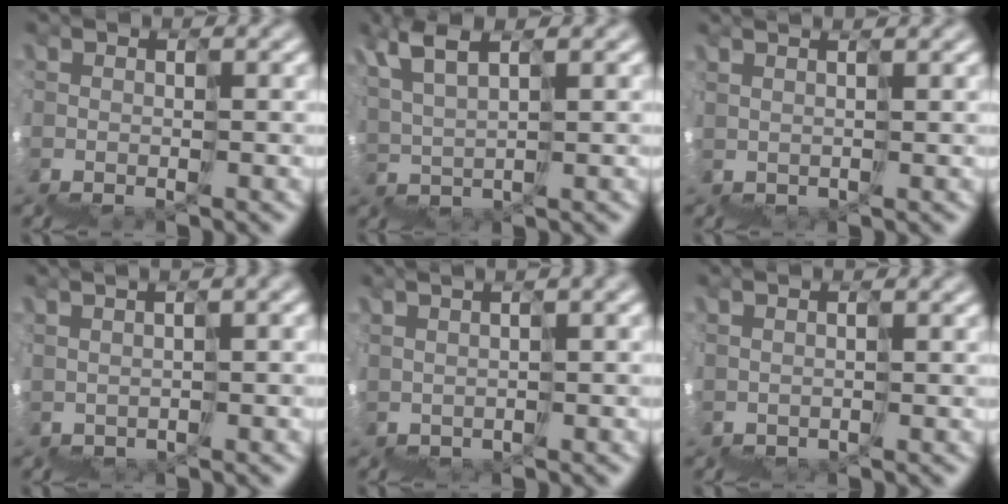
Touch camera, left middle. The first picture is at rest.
{"total": 4.5, "force": [4.0, -2.0, -1.0], "torque": [-0.004, 0.044, 0.062]}
{"total": 3.3, "force": [2.9, -1.5, -0.8], "torque": [0.045, 0.036, 0.039]}
{"total": 2.7, "force": [2.0, -0.2, 1.8], "torque": [-0.010, 0.040, 0.044]}
{"total": 3.3, "force": [2.5, -0.2, 2.1], "torque": [-0.015, 0.047, 0.052]}
{"total": 2.4, "force": [1.2, -1.6, -1.4], "torque": [0.030, 0.018, 0.015]}